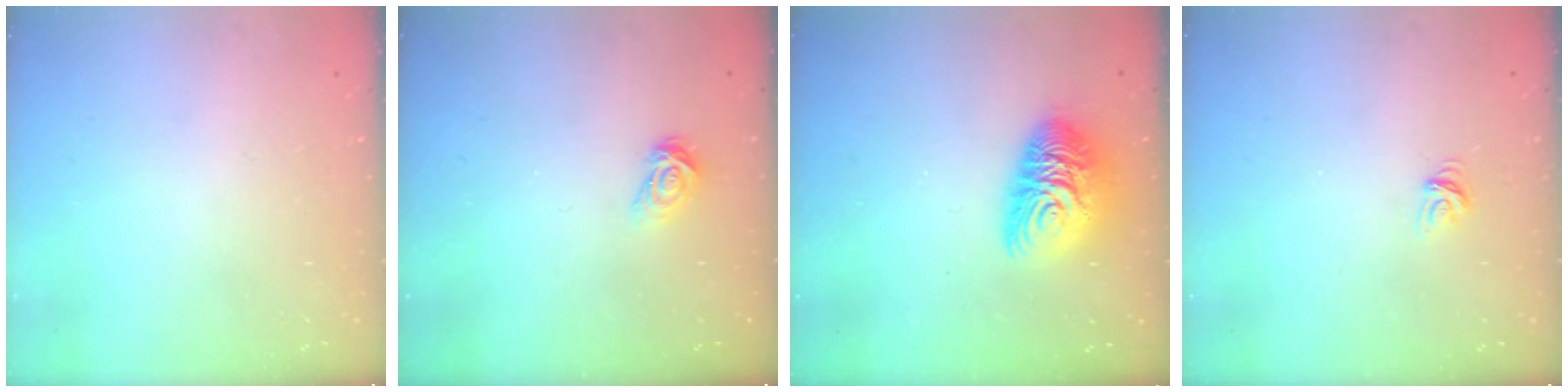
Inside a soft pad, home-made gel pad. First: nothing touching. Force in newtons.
{"total": 3.3, "press": 3.3, "slide": 0.3}
{"total": 12.1, "press": 12.0, "slide": 1.2}
{"total": 4.7, "press": 4.7, "slide": 0.3}